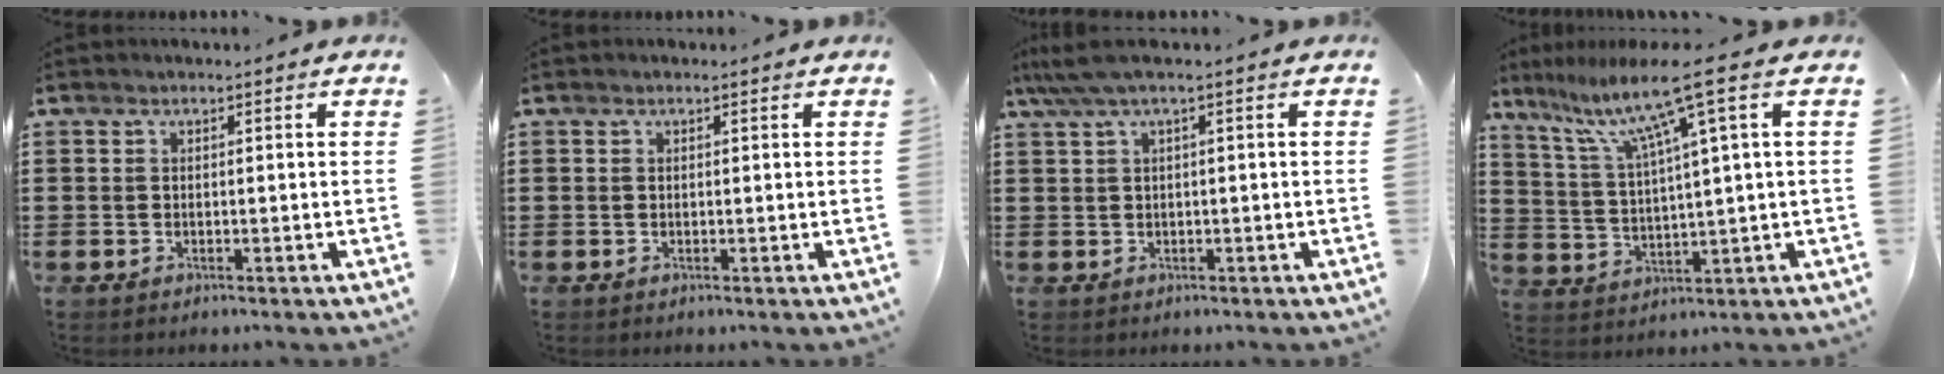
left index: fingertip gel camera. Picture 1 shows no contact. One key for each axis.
{"total": 0.0}
{"total": 2.9, "fx": 0.4, "fy": 0.3, "fz": 2.8, "tx": -0.057, "ty": -0.005, "tz": 0.005}
{"total": 10.4, "fx": 6.1, "fy": -0.3, "fz": 8.4, "tx": -0.187, "ty": -0.025, "tz": 0.094}